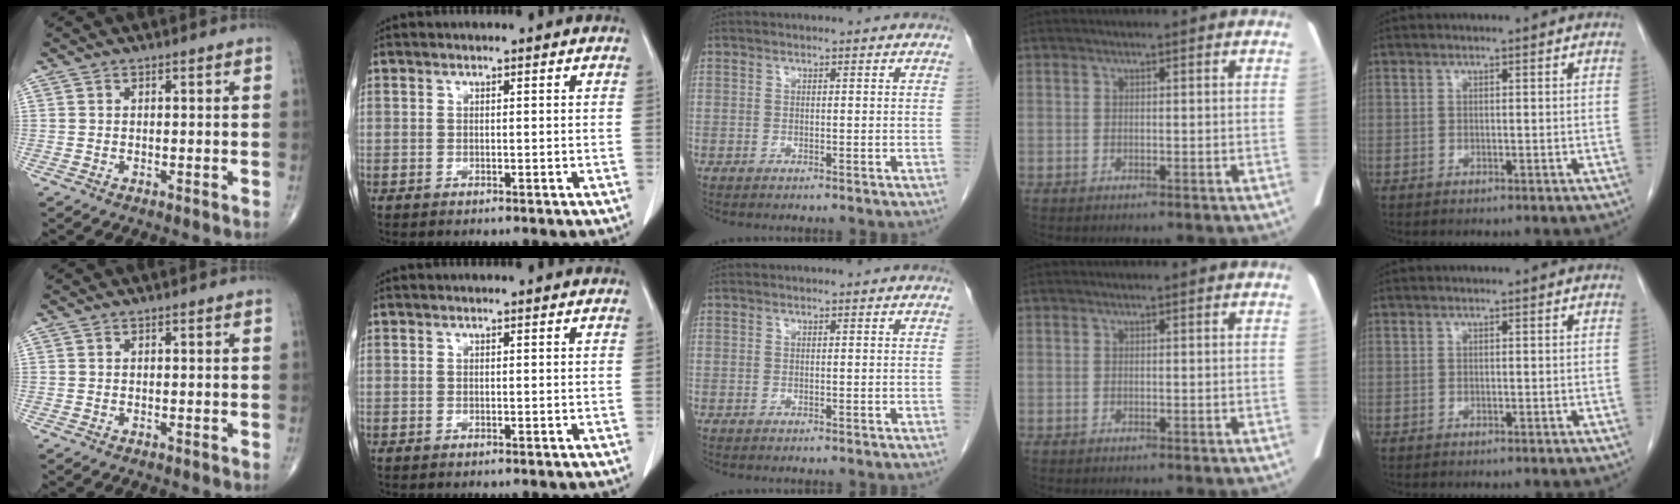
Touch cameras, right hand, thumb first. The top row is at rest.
{}